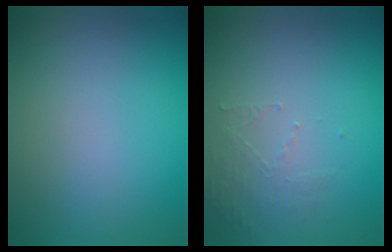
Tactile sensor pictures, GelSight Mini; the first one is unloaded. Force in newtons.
{"total": 1.6, "press": 0.7, "slide": 1.4}